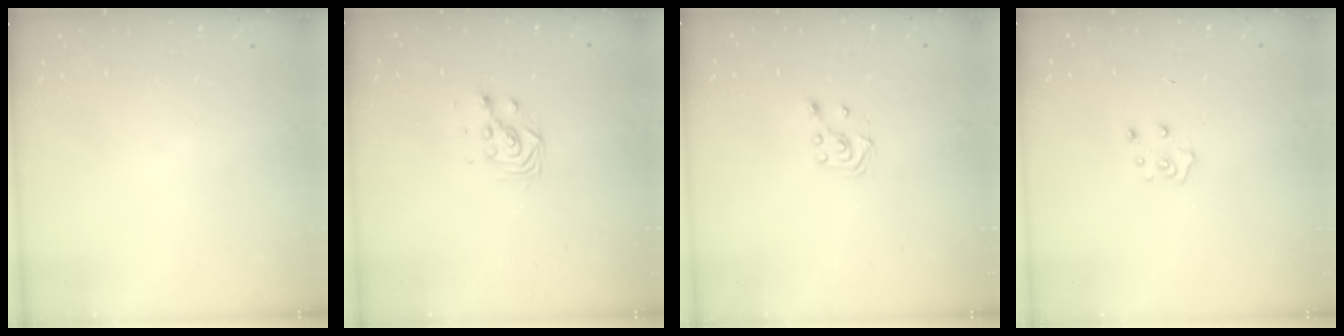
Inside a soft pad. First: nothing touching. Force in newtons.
{"total": 3.7, "press": 3.7, "slide": 0.3}
{"total": 3.8, "press": 3.8, "slide": 0.3}
{"total": 5.3, "press": 5.3, "slide": 0.5}